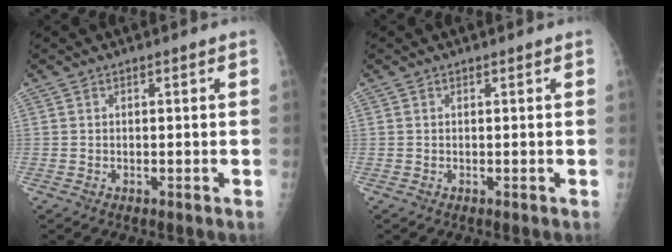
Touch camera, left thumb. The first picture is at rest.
{"total": 0.0}